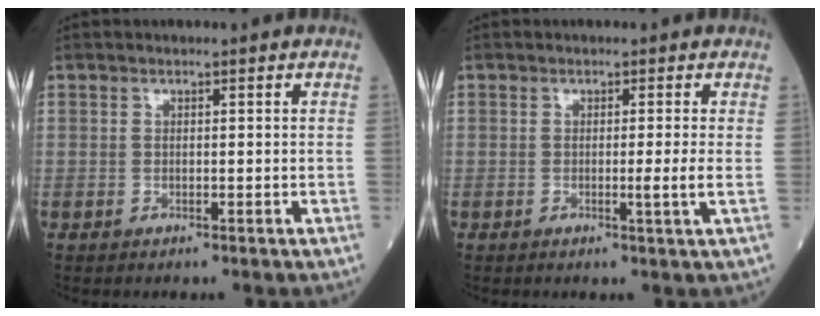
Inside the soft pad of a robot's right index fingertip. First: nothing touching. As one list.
[{"total": 1.9, "force": [-0.3, -0.8, 1.7], "torque": [-0.022, -0.005, -0.007]}]